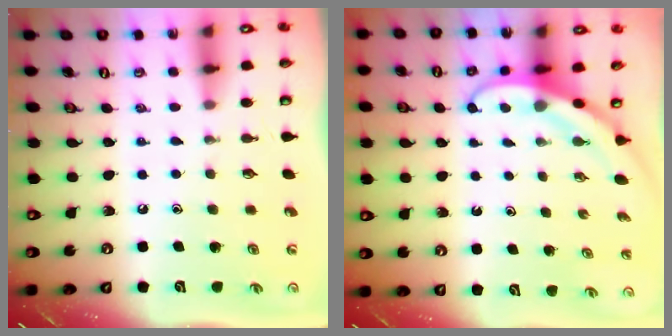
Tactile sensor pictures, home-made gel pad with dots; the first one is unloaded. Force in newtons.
{"total": 3.6, "press": 3.6, "slide": 0.3}